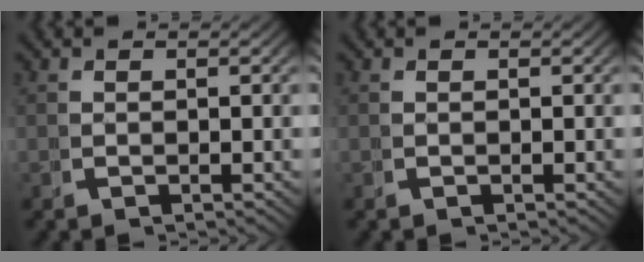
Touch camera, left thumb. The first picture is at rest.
{"total": 0.0}